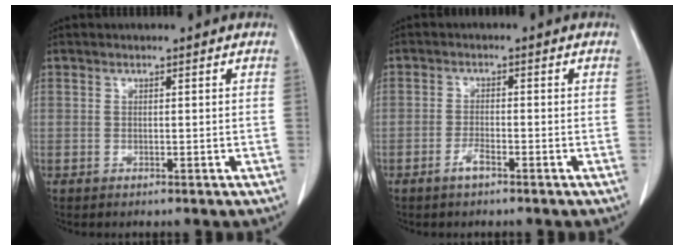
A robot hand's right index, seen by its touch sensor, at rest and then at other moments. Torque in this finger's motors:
{"motor_torque": [0.29, -0.07, 0.04, 0.03]}